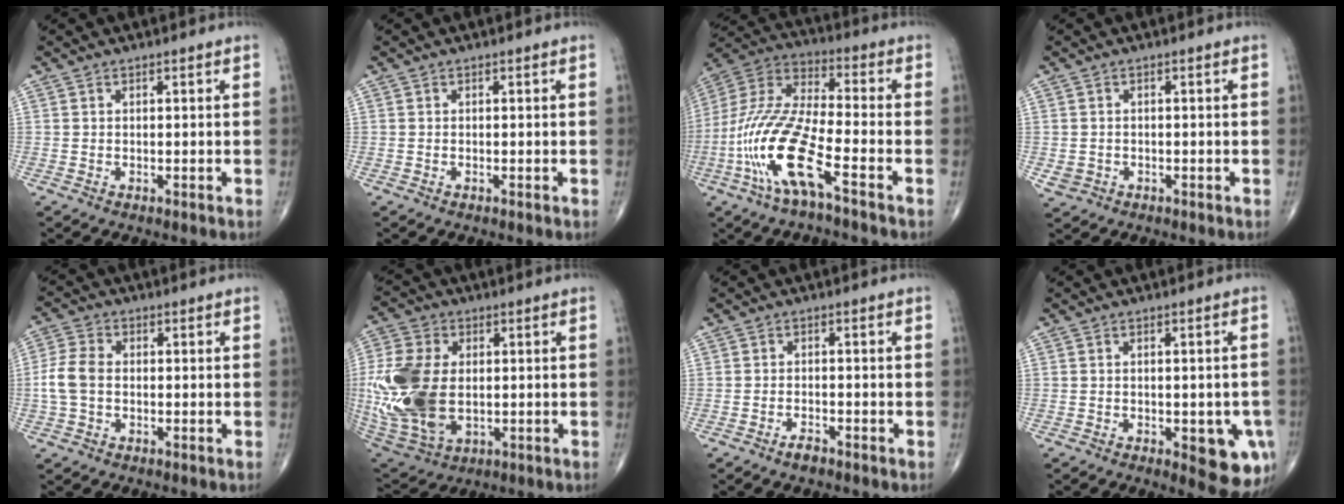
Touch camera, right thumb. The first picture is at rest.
{"total": 0.0}
{"total": 17.6, "force": [-7.4, 4.1, 15.4], "torque": [-0.349, 0.032, -0.149]}
{"total": 2.2, "force": [-0.7, 1.9, 0.7], "torque": [-0.009, 0.003, -0.007]}
{"total": 6.0, "force": [-0.6, 4.2, 4.3], "torque": [-0.101, 0.016, -0.017]}
{"total": 21.8, "force": [-0.4, 14.0, 16.8], "torque": [-0.396, -0.015, 0.009]}
{"total": 2.1, "force": [-1.7, 0.6, 1.1], "torque": [-0.024, 0.006, -0.033]}
{"total": 9.8, "force": [-3.2, 4.0, 8.3], "torque": [-0.072, -0.001, -0.031]}